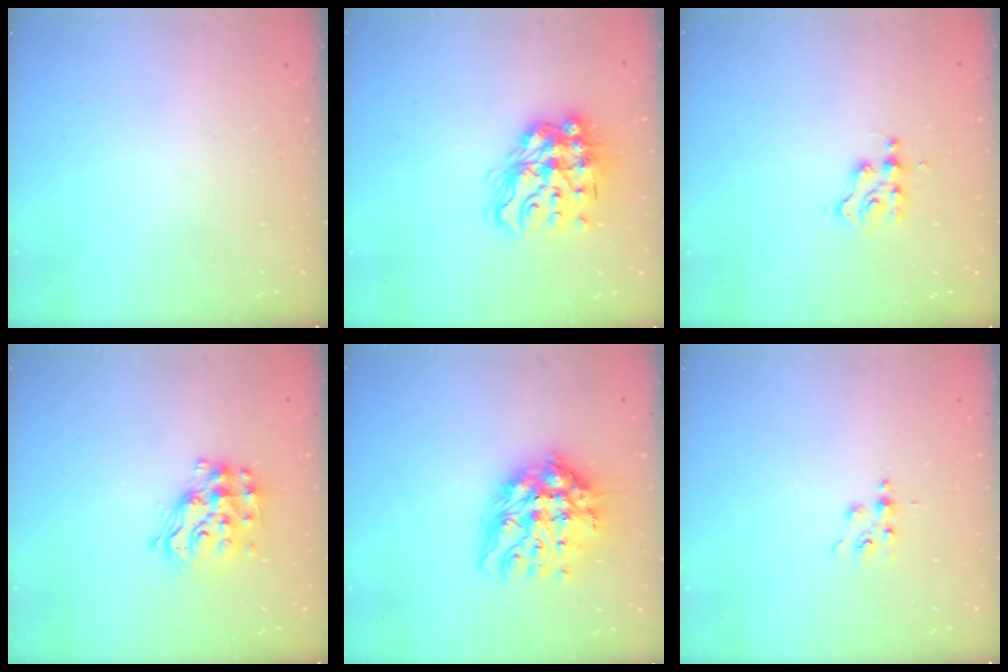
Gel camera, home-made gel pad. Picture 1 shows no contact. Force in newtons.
{"total": 17.4, "press": 17.3, "slide": 1.7}
{"total": 2.3, "press": 2.3, "slide": 0.3}
{"total": 14.8, "press": 14.8, "slide": 0.9}
{"total": 17.7, "press": 17.6, "slide": 1.4}
{"total": 4.1, "press": 4.1, "slide": 0.5}